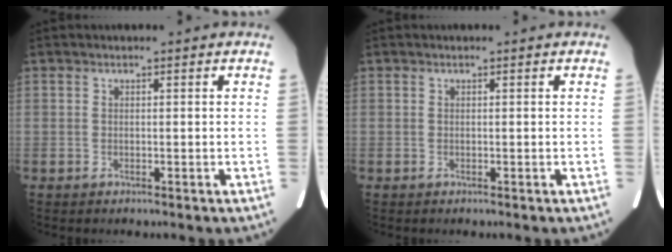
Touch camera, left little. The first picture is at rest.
{"total": 0.0}